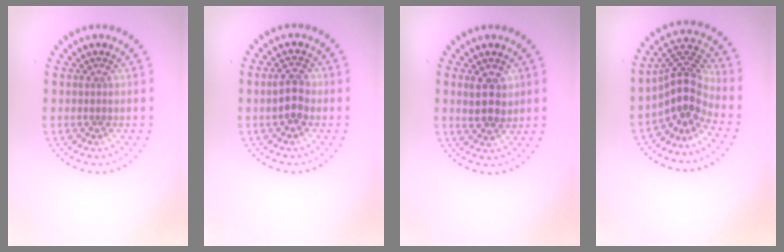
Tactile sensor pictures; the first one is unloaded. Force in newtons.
{"total": 2.4, "press": 2.4, "slide": 0.2}
{"total": 2.7, "press": 2.6, "slide": 0.7}
{"total": 4.2, "press": 3.0, "slide": 2.9}